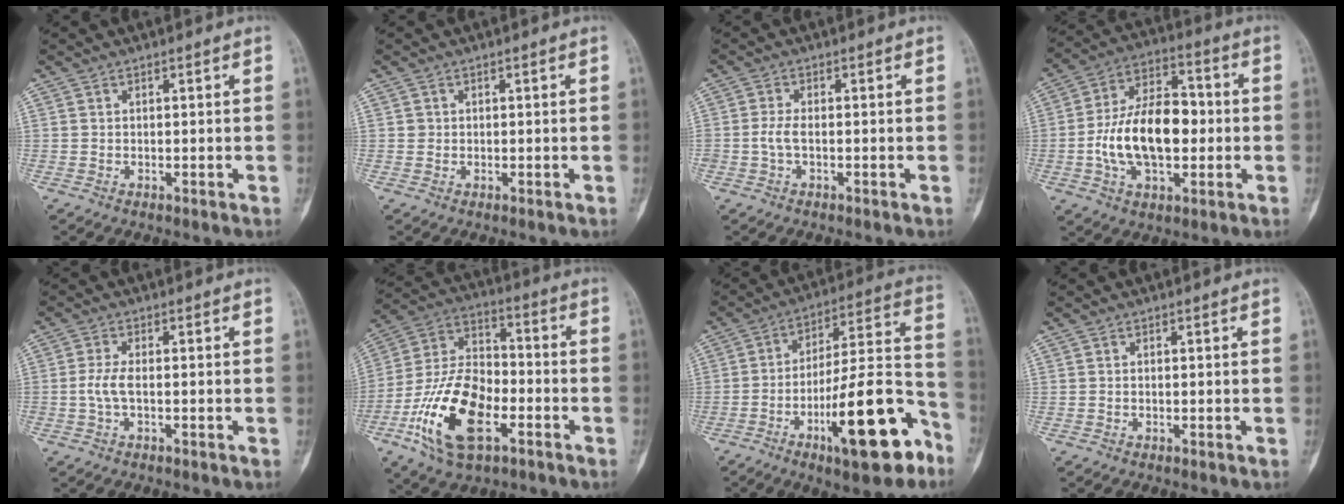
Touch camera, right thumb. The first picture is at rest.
{"total": 0.8, "force": [0.1, 0.7, 0.1], "torque": [0.005, 0.004, 0.001]}
{"total": 2.5, "force": [-0.5, 1.0, 2.2], "torque": [-0.052, 0.000, -0.013]}
{"total": 17.3, "force": [-1.7, 9.9, 14.1], "torque": [-0.238, 0.031, -0.030]}
{"total": 3.3, "force": [-0.5, 1.1, 3.0], "torque": [-0.077, 0.000, -0.014]}
{"total": 19.2, "force": [-7.4, 10.0, 14.6], "torque": [-0.274, 0.036, -0.137]}
{"total": 21.8, "force": [-10.7, 6.2, 18.0], "torque": [-0.268, 0.073, -0.161]}
{"total": 0.0}